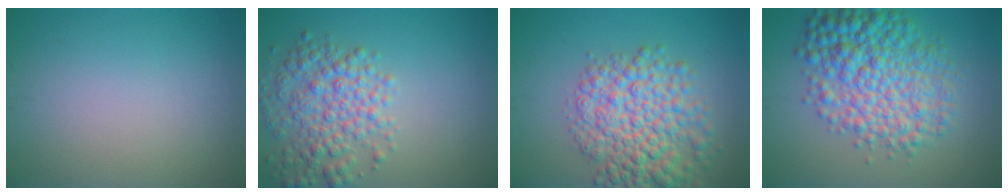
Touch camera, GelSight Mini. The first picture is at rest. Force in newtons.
{"total": 5.2, "press": 5.2, "slide": 0.2}
{"total": 8.1, "press": 8.1, "slide": 0.2}
{"total": 8.5, "press": 8.5, "slide": 0.1}